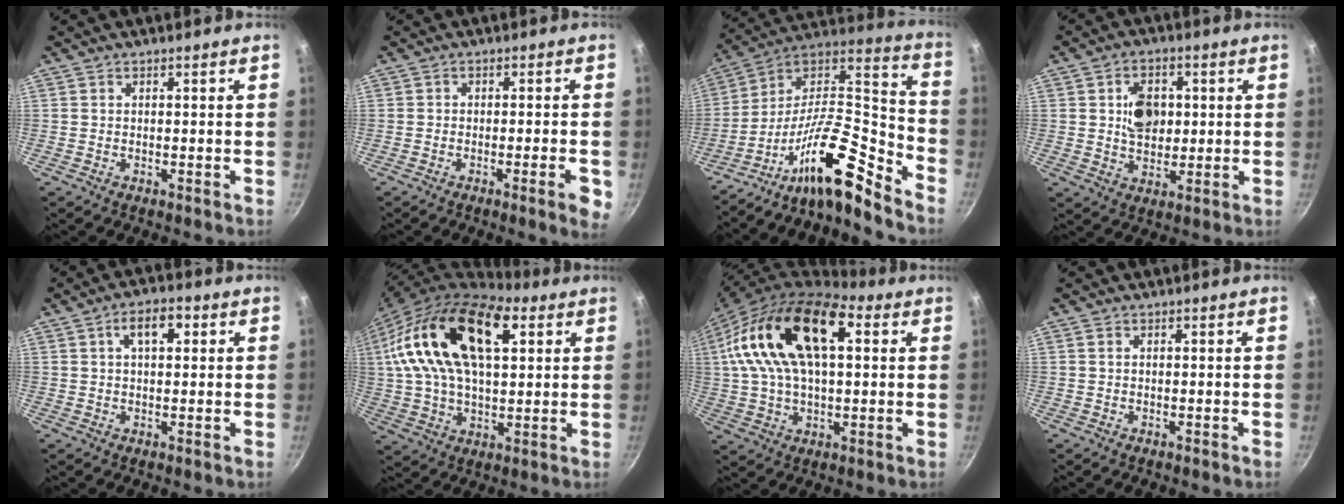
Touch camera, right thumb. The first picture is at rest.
{"total": 4.9, "force": [-1.9, 0.7, 4.4], "torque": [-0.051, 0.005, -0.026]}
{"total": 19.1, "force": [-13.5, 4.6, 12.6], "torque": [-0.171, 0.104, -0.258]}
{"total": 8.1, "force": [1.3, 6.1, 5.2], "torque": [-0.056, -0.004, 0.020]}
{"total": 5.9, "force": [1.8, 3.1, 4.6], "torque": [-0.059, 0.012, 0.024]}
{"total": 24.7, "force": [7.6, 13.3, 19.3], "torque": [-0.342, 0.009, 0.122]}
{"total": 22.6, "force": [5.6, 12.1, 18.3], "torque": [-0.328, 0.024, 0.085]}
{"total": 0.7, "force": [0.3, 0.4, 0.5], "torque": [-0.009, 0.001, 0.005]}